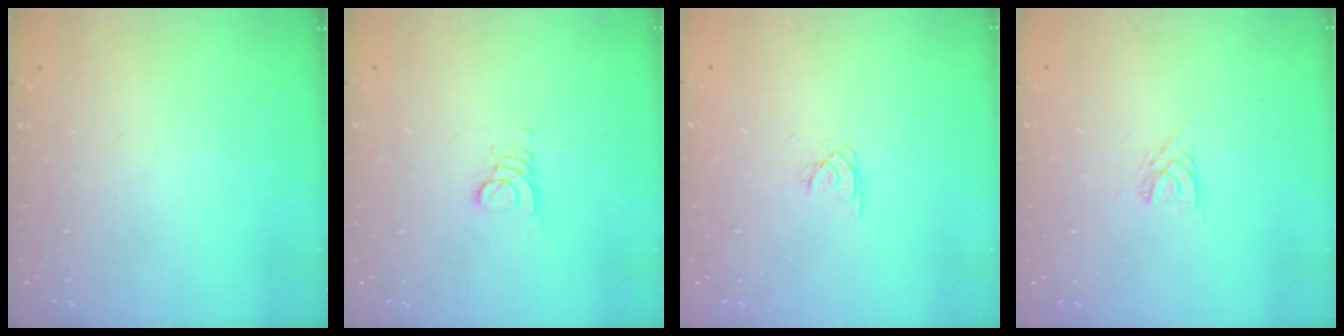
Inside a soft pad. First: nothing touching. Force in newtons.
{"total": 2.1, "press": 2.1, "slide": 0.1}
{"total": 1.9, "press": 1.9, "slide": 0.2}
{"total": 3.0, "press": 2.9, "slide": 0.4}